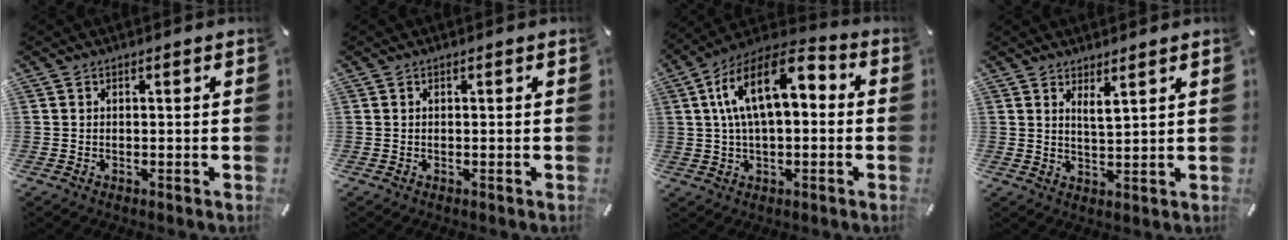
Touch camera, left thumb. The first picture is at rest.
{"total": 0.0}
{"total": 15.0, "force": [3.6, 8.0, 12.1], "torque": [-0.234, -0.003, 0.062]}
{"total": 3.4, "force": [2.6, 0.6, 2.1], "torque": [-0.030, -0.014, 0.042]}